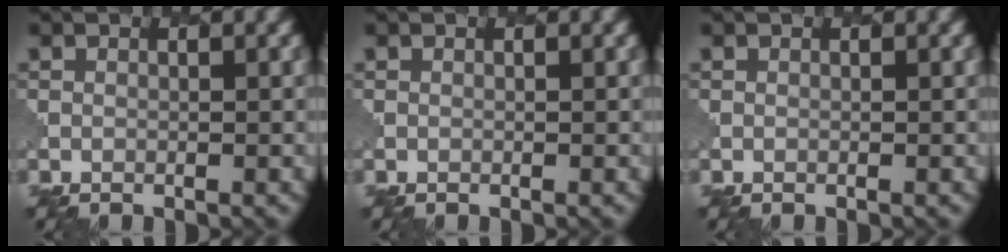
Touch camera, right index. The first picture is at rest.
{"total": 0.0}
{"total": 0.0}